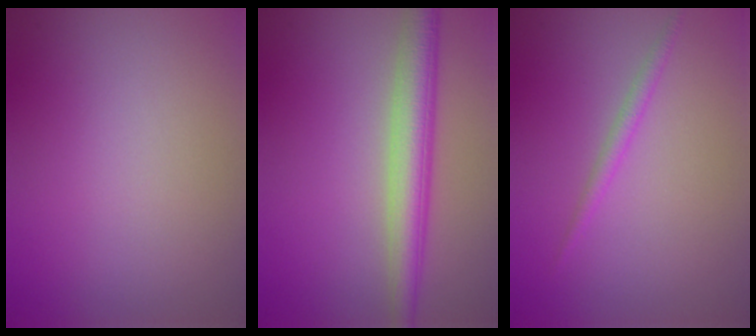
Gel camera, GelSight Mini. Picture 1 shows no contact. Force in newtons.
{"total": 4.8, "press": 4.8, "slide": 0.1}
{"total": 1.2, "press": 1.2, "slide": 0.1}